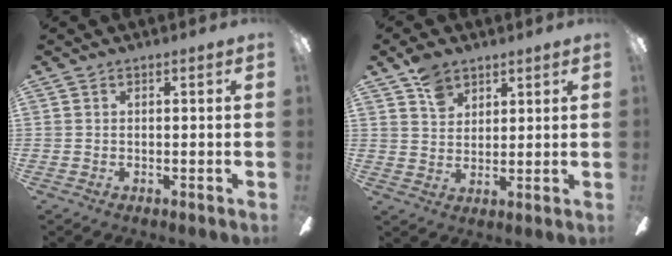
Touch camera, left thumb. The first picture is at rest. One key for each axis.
{"total": 6.7, "fx": 4.7, "fy": 4.1, "fz": 2.4, "tx": -0.040, "ty": -0.013, "tz": 0.088}